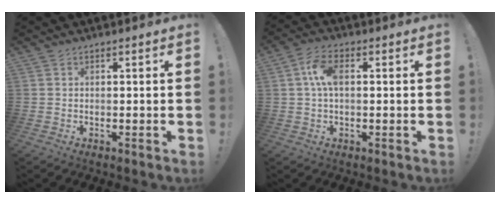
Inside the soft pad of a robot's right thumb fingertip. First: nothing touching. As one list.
[{"total": 7.0, "force": [0.9, 3.8, 5.9], "torque": [-0.112, 0.007, 0.014]}]